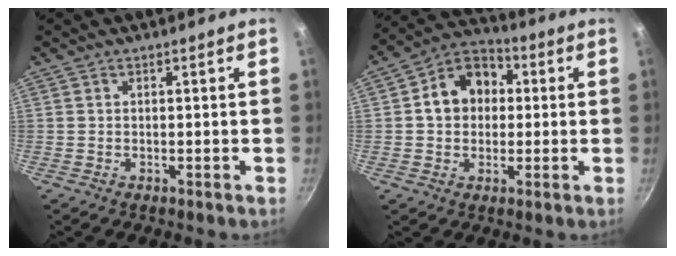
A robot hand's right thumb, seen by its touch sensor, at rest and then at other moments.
{"total": 11.2, "force": [1.4, 9.0, 6.5], "torque": [-0.067, 0.024, 0.003]}